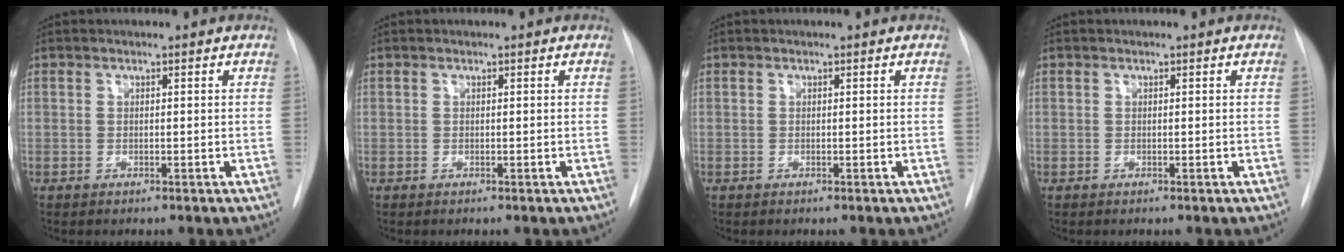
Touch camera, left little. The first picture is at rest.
{"total": 0.0}
{"total": 0.0}
{"total": 0.0}